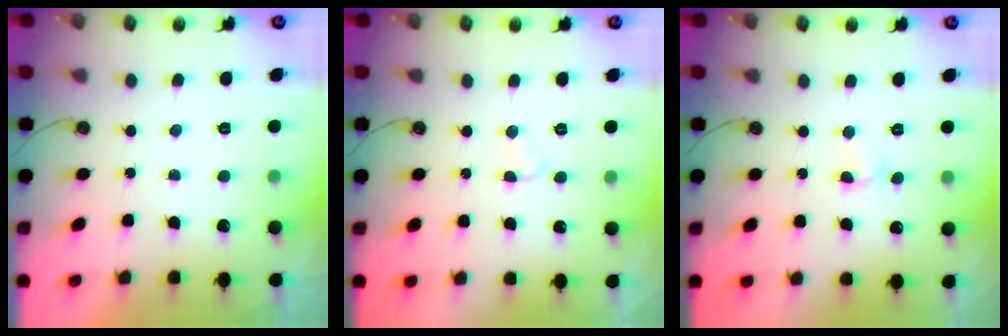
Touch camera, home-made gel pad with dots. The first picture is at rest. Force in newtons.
{"total": 2.3, "press": 2.3, "slide": 0.5}
{"total": 2.3, "press": 2.2, "slide": 0.5}